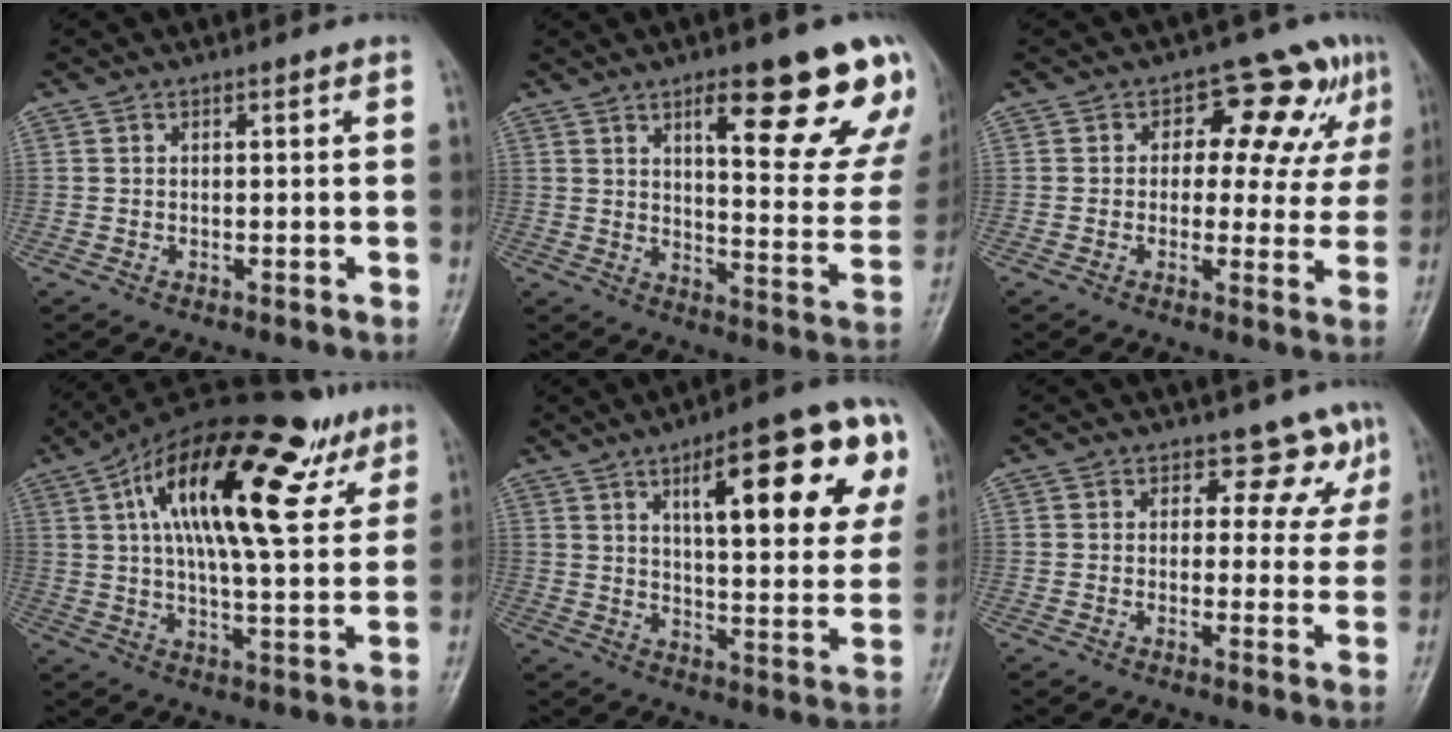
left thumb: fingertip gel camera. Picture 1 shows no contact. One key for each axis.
{"total": 21.3, "fx": 12.2, "fy": 6.1, "fz": 16.3, "tx": -0.165, "ty": -0.053, "tz": 0.167}
{"total": 11.8, "fx": 4.4, "fy": 7.0, "fz": 8.5, "tx": -0.049, "ty": 0.001, "tz": 0.050}
{"total": 26.3, "fx": 11.1, "fy": 10.2, "fz": 21.6, "tx": -0.327, "ty": 0.000, "tz": 0.170}
{"total": 22.1, "fx": 9.0, "fy": 6.9, "fz": 18.9, "tx": -0.226, "ty": -0.013, "tz": 0.125}
{"total": 6.1, "fx": 3.9, "fy": 4.2, "fz": 2.0, "tx": 0.013, "ty": -0.020, "tz": 0.034}